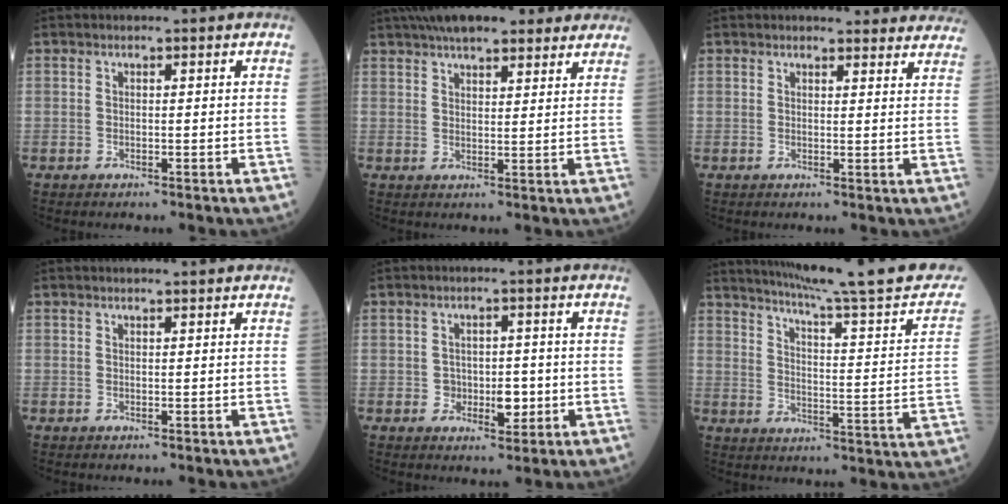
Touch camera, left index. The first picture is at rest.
{"total": 14.4, "force": [11.5, 4.0, 7.7], "torque": [-0.121, 0.047, 0.162]}
{"total": 11.6, "force": [11.1, 2.1, 2.6], "torque": [0.004, -0.010, 0.100]}
{"total": 1.7, "force": [1.6, -0.1, 0.5], "torque": [-0.008, 0.005, 0.021]}
{"total": 3.7, "force": [-0.7, 2.5, 2.6], "torque": [-0.031, 0.004, -0.005]}
{"total": 23.6, "force": [20.8, -0.2, 11.0], "torque": [-0.156, -0.057, 0.269]}